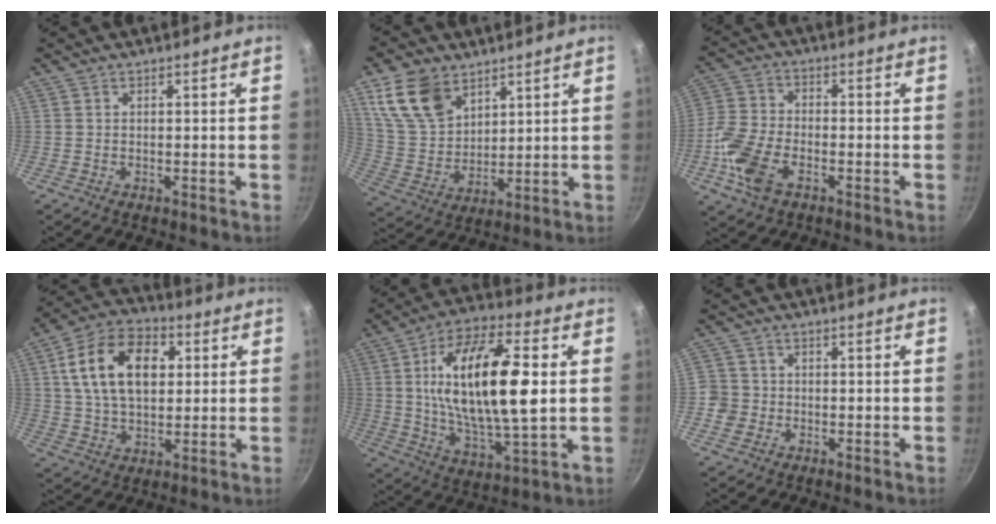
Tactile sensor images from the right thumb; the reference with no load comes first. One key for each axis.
{"total": 13.2, "fx": 7.5, "fy": 8.4, "fz": 6.8, "tx": -0.110, "ty": -0.030, "tz": 0.160}
{"total": 11.8, "fx": -4.7, "fy": 6.8, "fz": 8.4, "tx": -0.172, "ty": 0.024, "tz": -0.105}
{"total": 17.1, "fx": 4.0, "fy": 11.0, "fz": 12.5, "tx": -0.193, "ty": 0.009, "tz": 0.058}
{"total": 22.8, "fx": 3.0, "fy": 8.9, "fz": 20.7, "tx": -0.364, "ty": -0.001, "tz": 0.047}
{"total": 4.1, "fx": -1.4, "fy": 3.7, "fz": 0.8, "tx": 0.005, "ty": 0.018, "tz": -0.030}